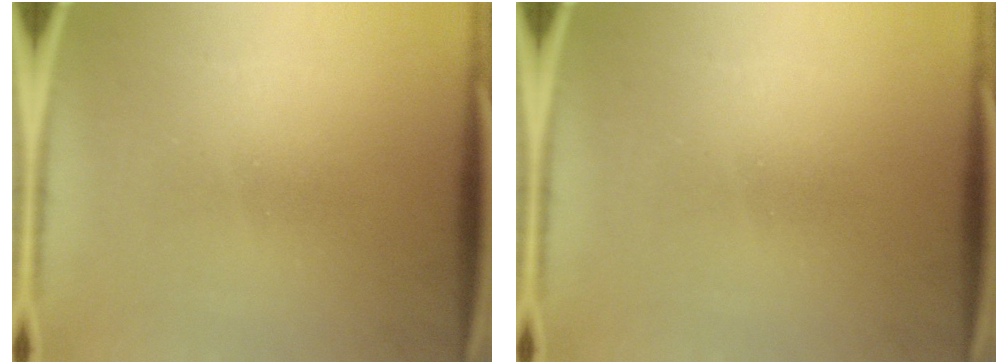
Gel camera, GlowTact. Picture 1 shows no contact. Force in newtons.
{"total": 0.0}